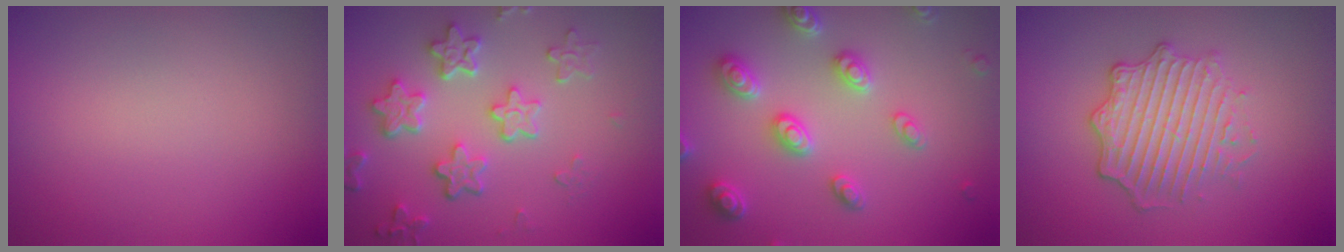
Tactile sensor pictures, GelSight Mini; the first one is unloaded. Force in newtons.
{"total": 5.0, "press": 4.2, "slide": 2.7}
{"total": 3.8, "press": 3.6, "slide": 1.1}
{"total": 4.5, "press": 3.7, "slide": 2.6}